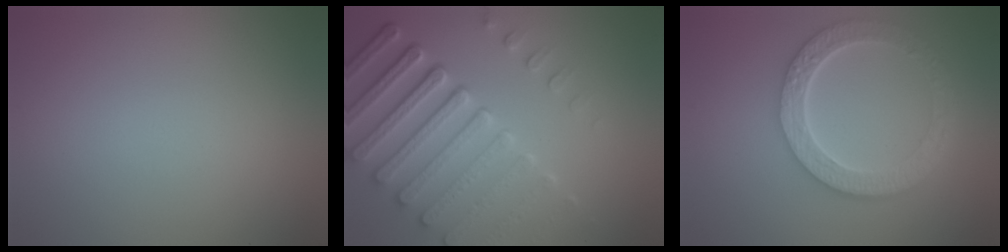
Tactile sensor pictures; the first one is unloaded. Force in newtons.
{"total": 8.0, "press": 5.8, "slide": 5.5}
{"total": 6.0, "press": 4.4, "slide": 4.1}